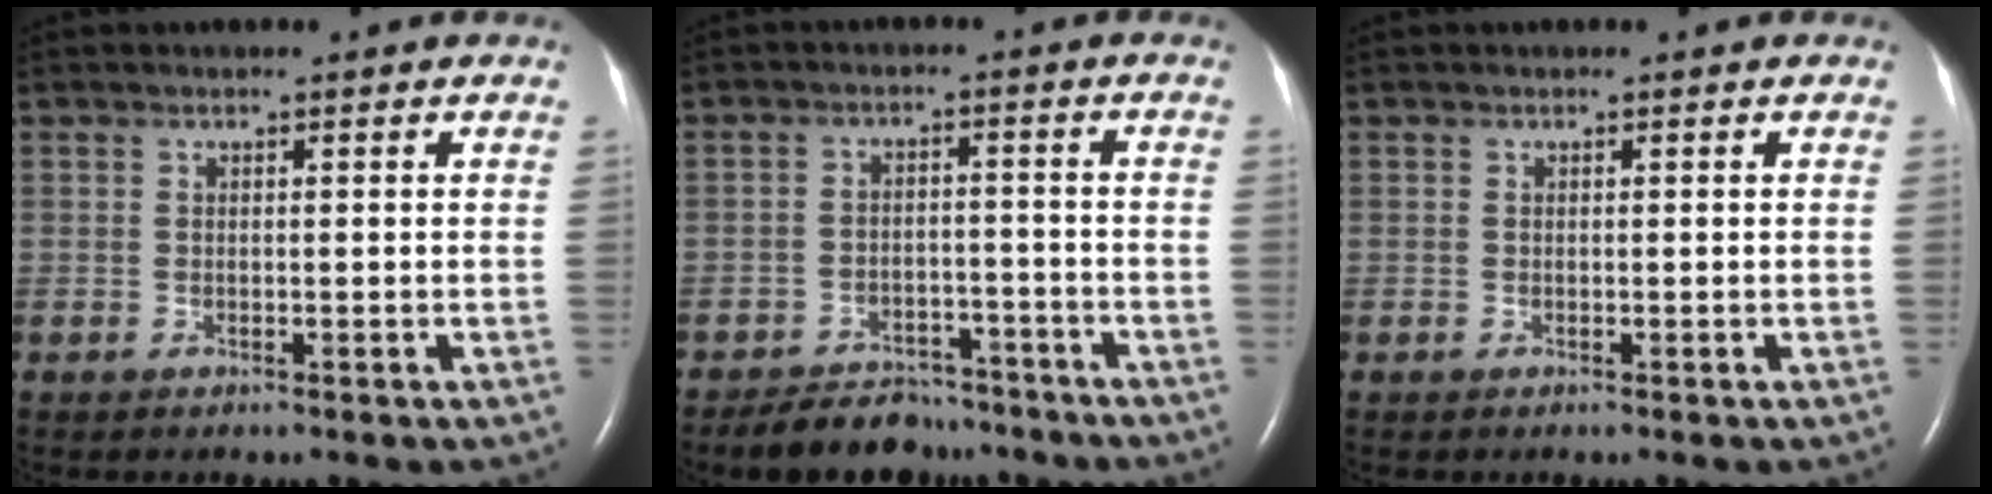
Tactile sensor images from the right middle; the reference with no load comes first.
{"total": 7.6, "force": [-6.7, 3.3, 1.4], "torque": [-0.018, 0.003, -0.103]}
{"total": 0.0}